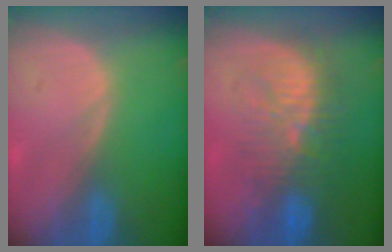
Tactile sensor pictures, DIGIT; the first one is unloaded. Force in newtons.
{"total": 9.3, "press": 9.0, "slide": 2.1}